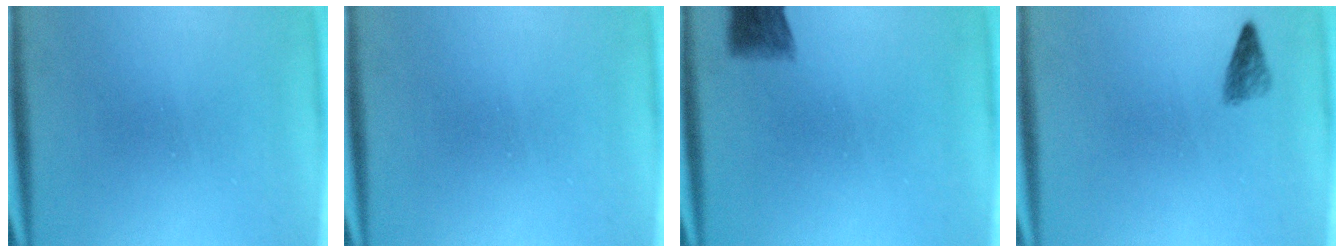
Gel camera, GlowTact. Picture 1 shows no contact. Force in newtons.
{"total": 0.0}
{"total": 3.4}
{"total": 1.7}